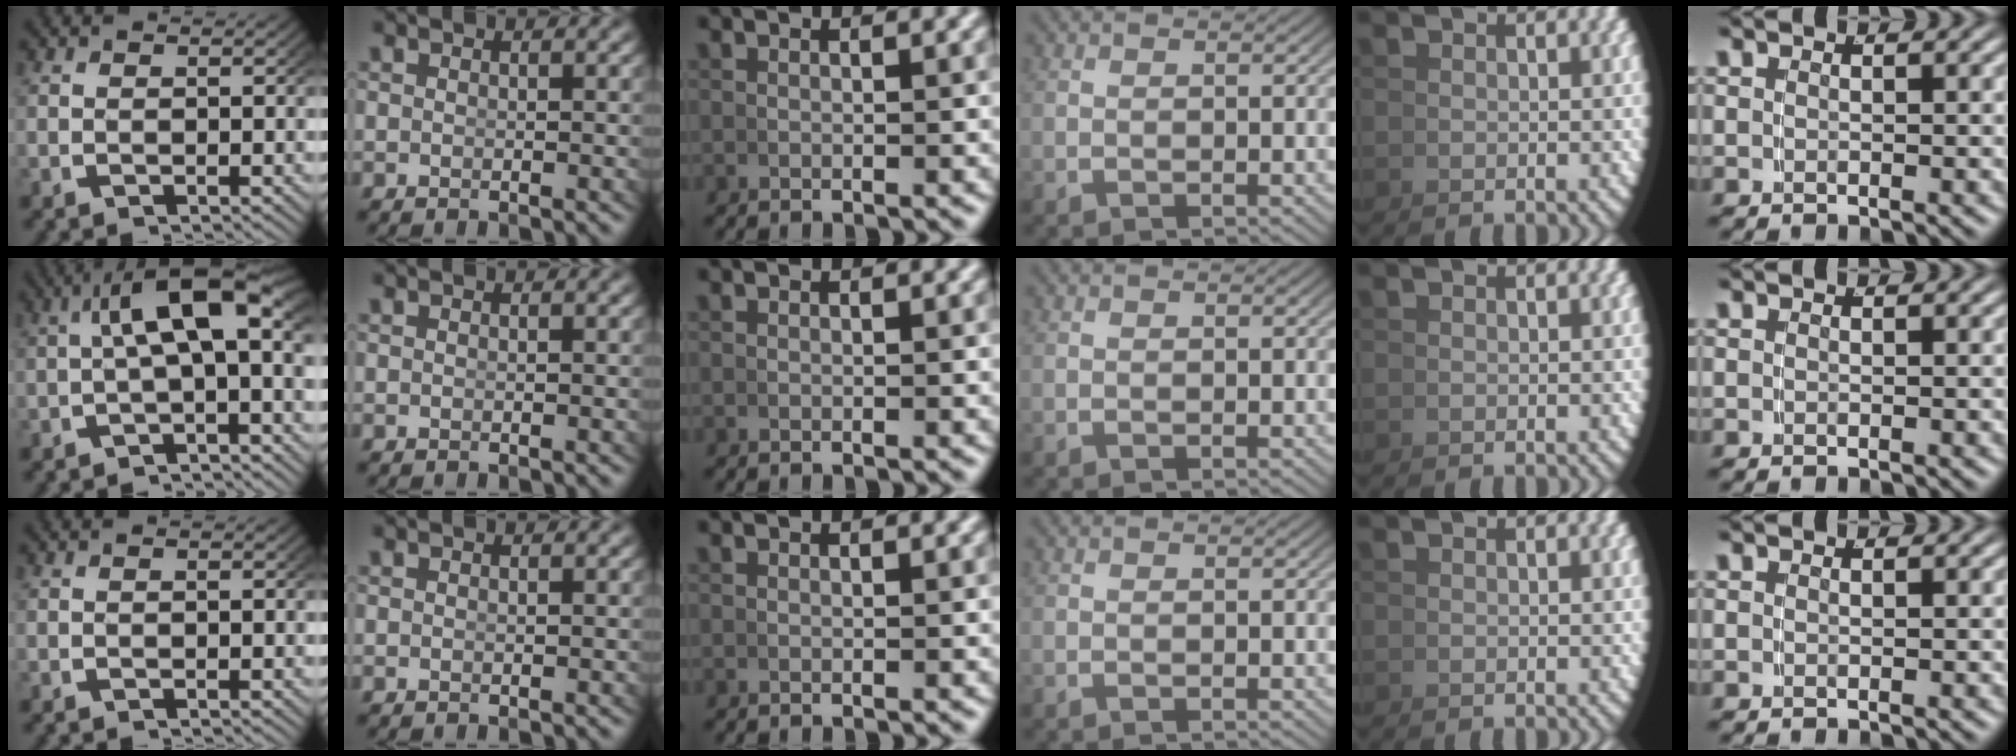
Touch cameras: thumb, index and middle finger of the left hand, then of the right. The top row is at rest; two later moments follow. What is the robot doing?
{"motion": "lift_and_place", "object": "dispenser bottle"}